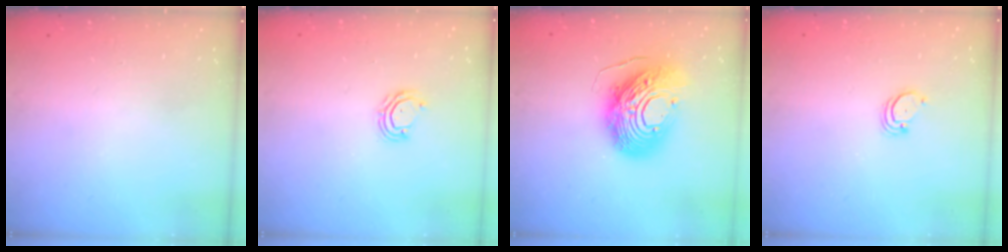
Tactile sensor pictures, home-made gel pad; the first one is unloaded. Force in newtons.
{"total": 6.1, "press": 6.1, "slide": 0.5}
{"total": 18.0, "press": 17.9, "slide": 1.9}
{"total": 2.0, "press": 2.0, "slide": 0.2}